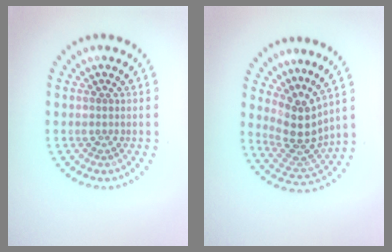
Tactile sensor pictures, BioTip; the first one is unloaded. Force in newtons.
{"total": 3.9, "press": 2.8, "slide": 2.6}